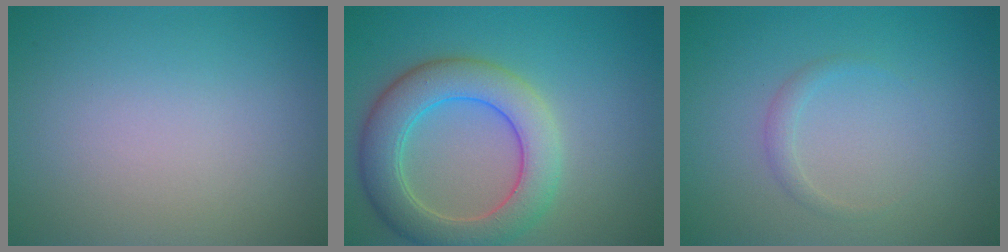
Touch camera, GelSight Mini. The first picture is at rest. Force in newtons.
{"total": 6.6, "press": 6.6, "slide": 0.4}
{"total": 1.0, "press": 1.0, "slide": 0.1}